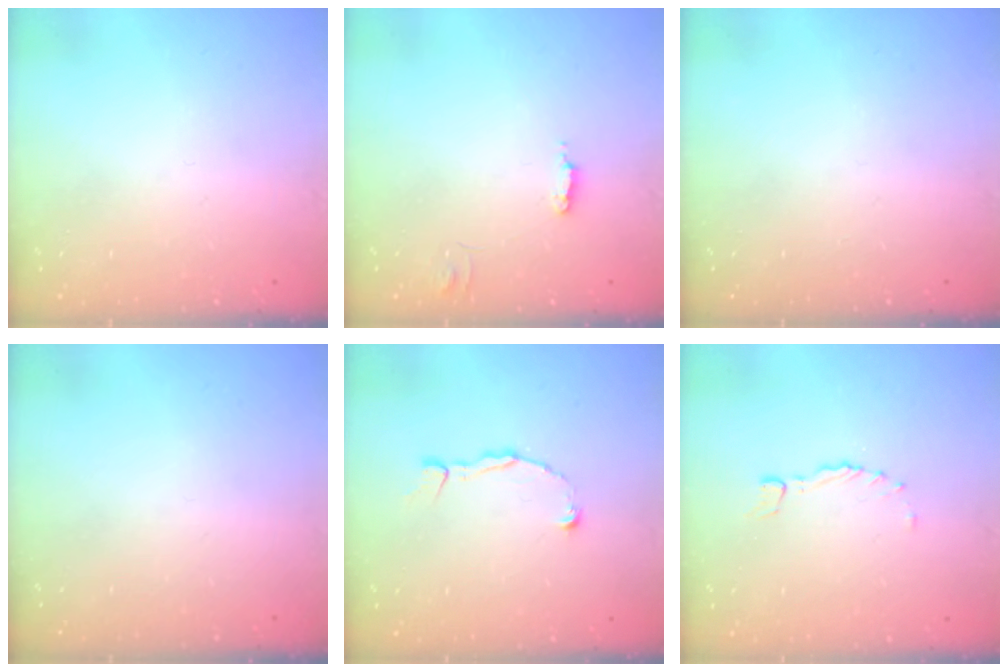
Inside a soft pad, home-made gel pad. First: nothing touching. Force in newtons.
{"total": 3.3, "press": 3.3, "slide": 0.2}
{"total": 0.0}
{"total": 0.0}
{"total": 2.5, "press": 2.5, "slide": 0.2}
{"total": 0.0}